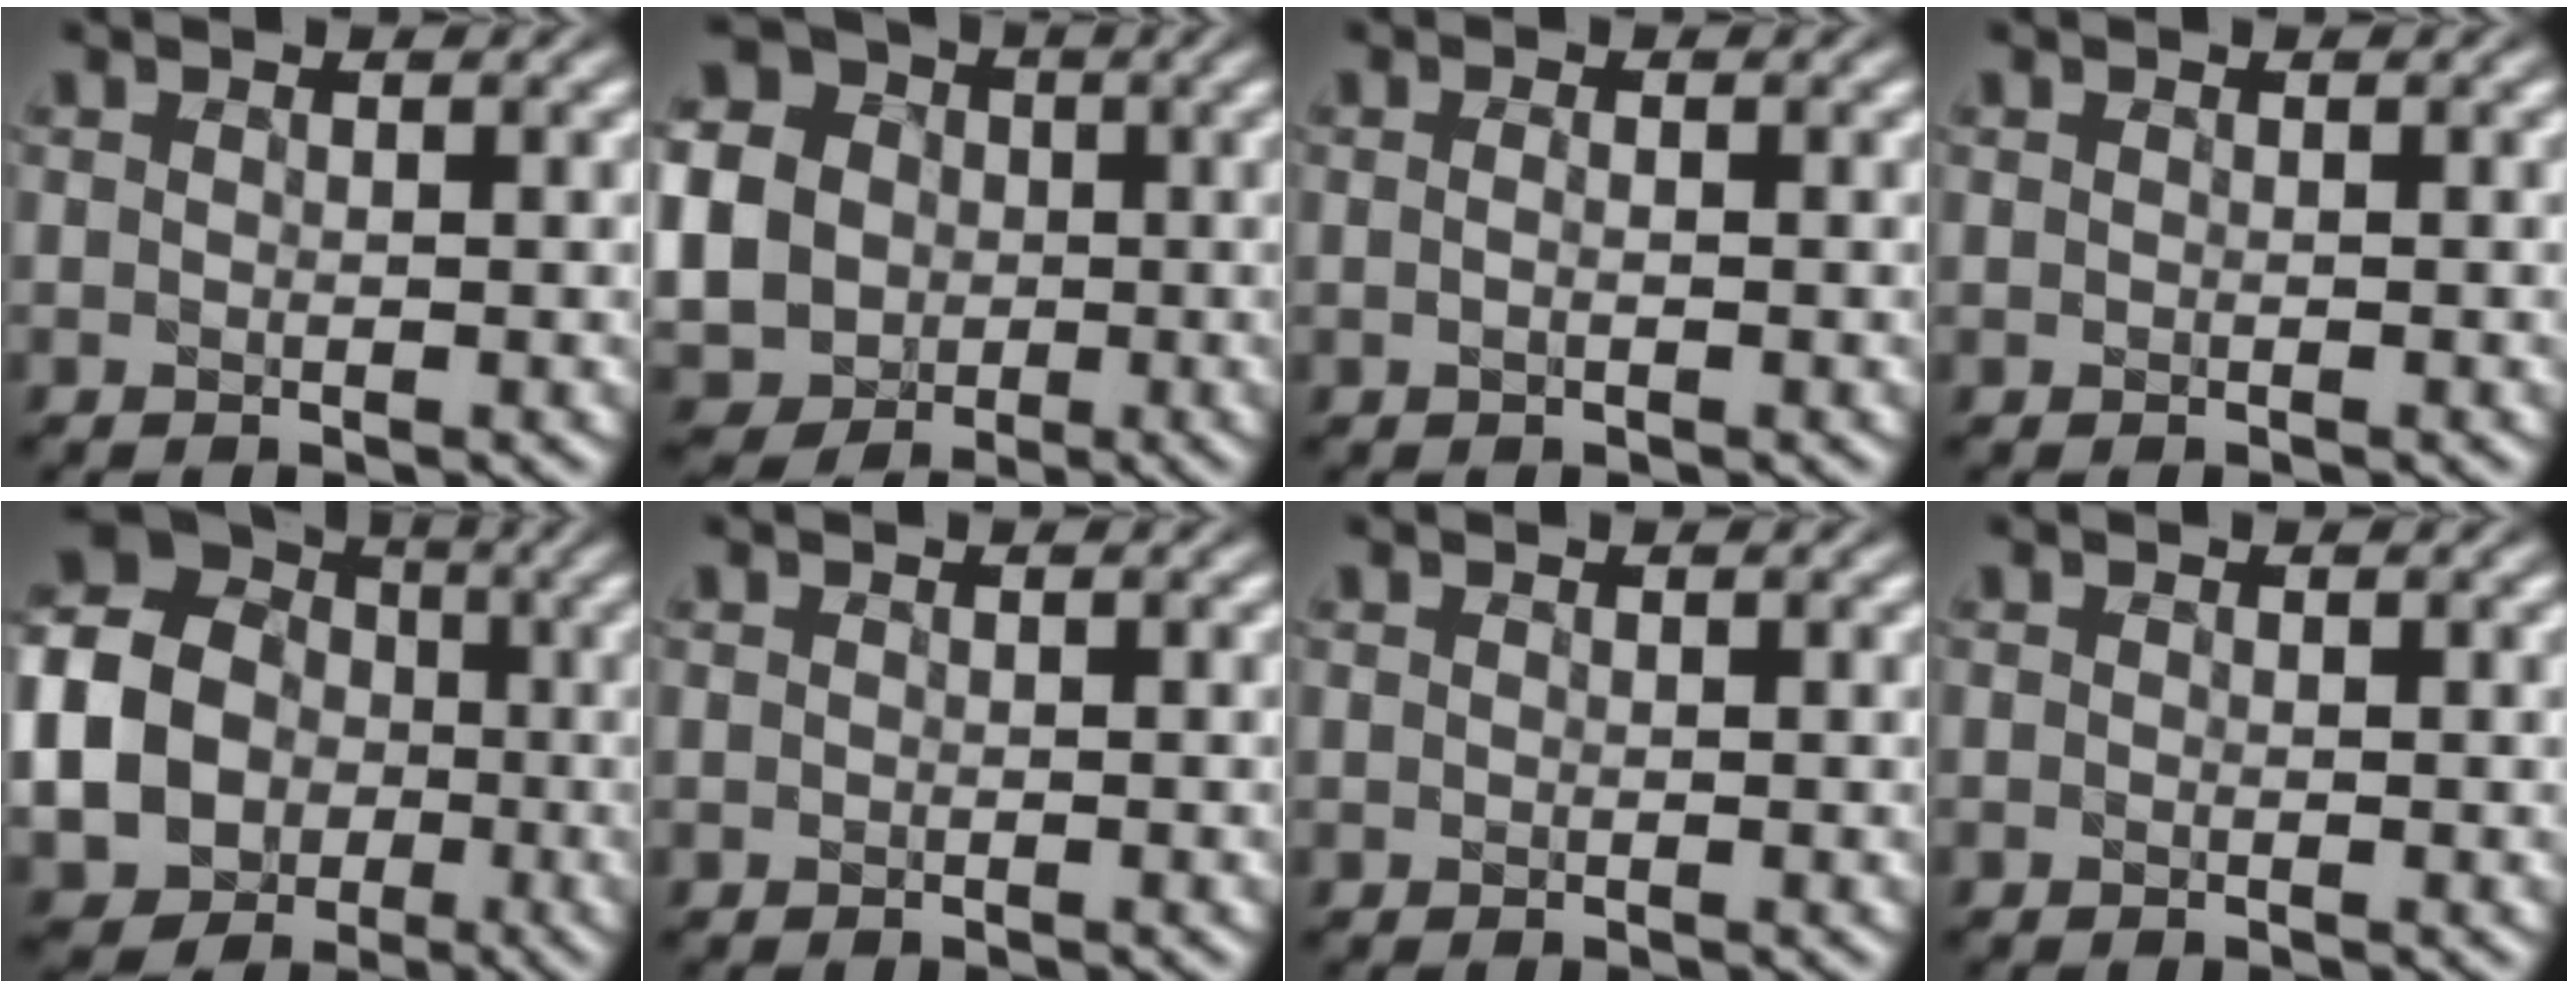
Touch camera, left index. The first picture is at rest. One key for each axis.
{"total": 12.6, "fx": -1.1, "fy": 11.6, "fz": 5.0, "tx": -0.152, "ty": -0.010, "tz": -0.044}
{"total": 0.5, "fx": 0.2, "fy": 0.1, "fz": 0.5, "tx": -0.007, "ty": 0.000, "tz": 0.001}
{"total": 0.0}
{"total": 16.7, "fx": -1.9, "fy": 15.2, "fz": 6.7, "tx": -0.179, "ty": -0.012, "tz": -0.062}
{"total": 0.0}
{"total": 0.0}
{"total": 0.0}